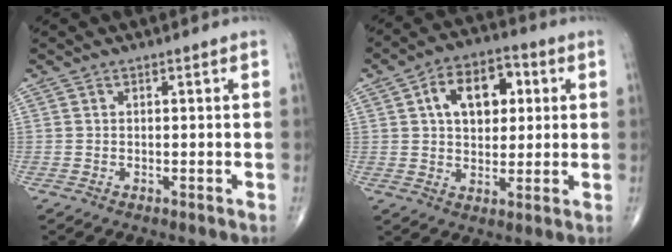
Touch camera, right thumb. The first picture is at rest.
{"total": 12.1, "force": [3.2, 7.5, 8.9], "torque": [-0.111, 0.008, 0.046]}